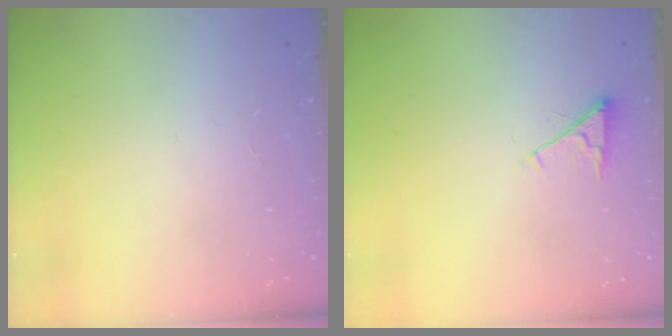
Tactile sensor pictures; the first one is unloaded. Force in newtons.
{"total": 3.6, "press": 3.6, "slide": 0.5}